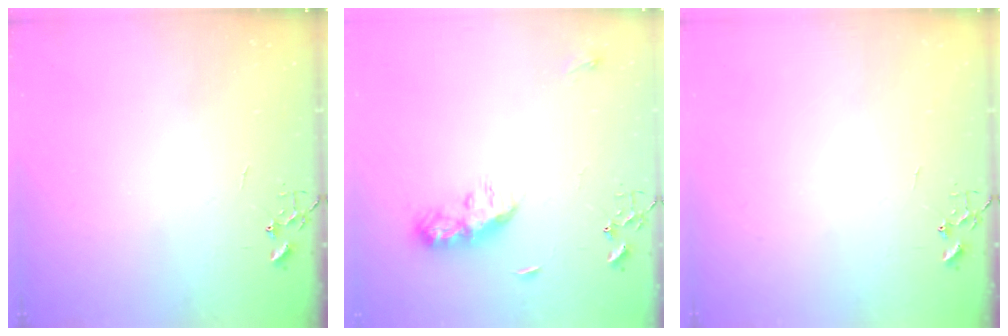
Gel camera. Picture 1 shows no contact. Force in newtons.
{"total": 8.7, "press": 8.7, "slide": 0.4}
{"total": 0.0}